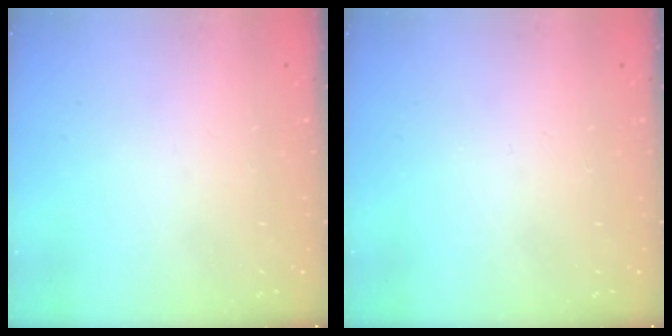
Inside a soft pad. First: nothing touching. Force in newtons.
{"total": 0.0}